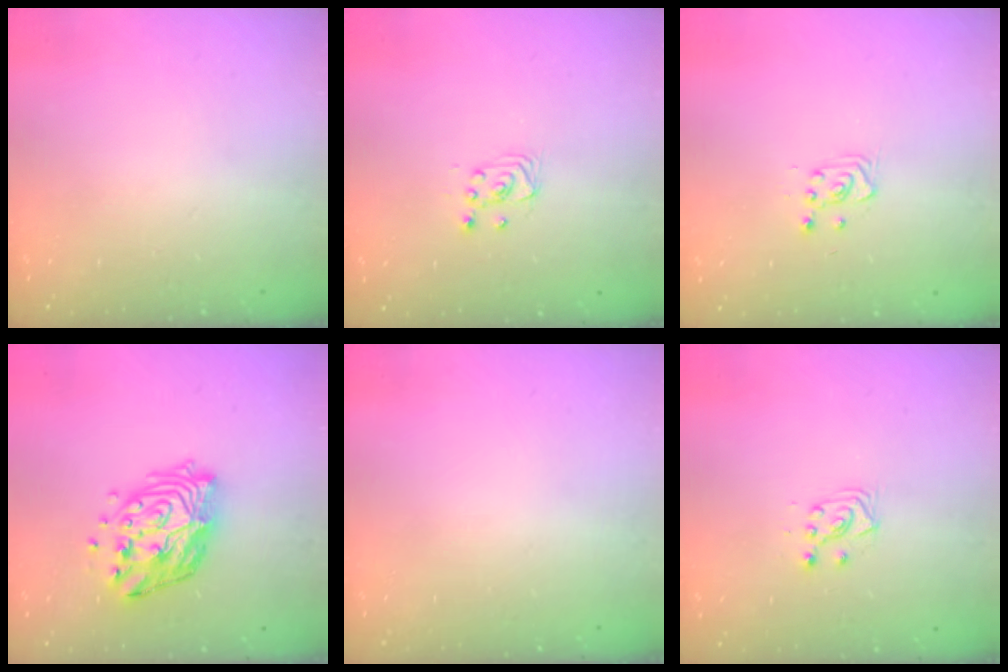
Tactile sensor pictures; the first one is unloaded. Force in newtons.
{"total": 2.5, "press": 2.2, "slide": 1.1}
{"total": 2.8, "press": 2.7, "slide": 0.7}
{"total": 15.0, "press": 14.9, "slide": 1.6}
{"total": 0.0}
{"total": 3.7, "press": 3.6, "slide": 0.9}